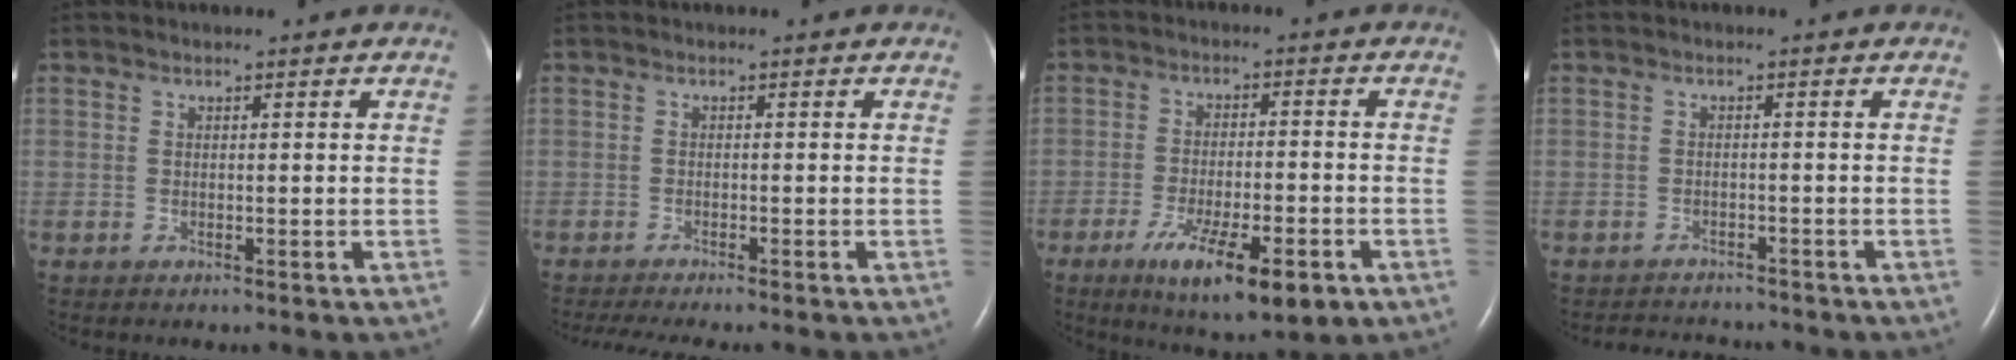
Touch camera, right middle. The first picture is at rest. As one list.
[{"total": 5.4, "force": [-4.6, -0.2, 2.8], "torque": [-0.035, -0.011, -0.072]}, {"total": 11.8, "force": [-6.1, 2.9, 9.7], "torque": [-0.161, -0.020, -0.089]}, {"total": 4.6, "force": [-4.5, 0.9, 0.5], "torque": [-0.009, -0.004, -0.063]}]